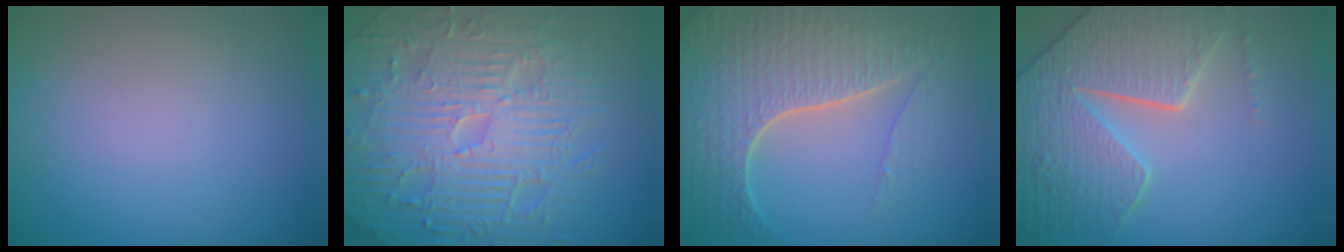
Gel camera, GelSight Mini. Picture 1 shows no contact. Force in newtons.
{"total": 11.3, "press": 7.2, "slide": 8.7}
{"total": 7.4, "press": 5.5, "slide": 5.0}
{"total": 8.3, "press": 6.1, "slide": 5.7}